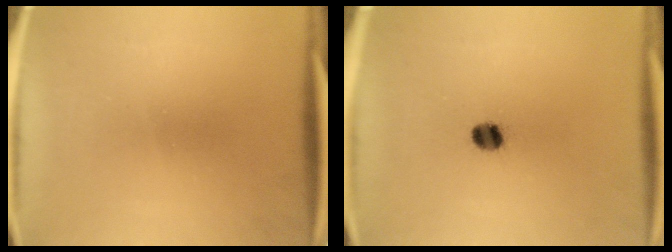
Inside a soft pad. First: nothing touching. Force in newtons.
{"total": 3.5}